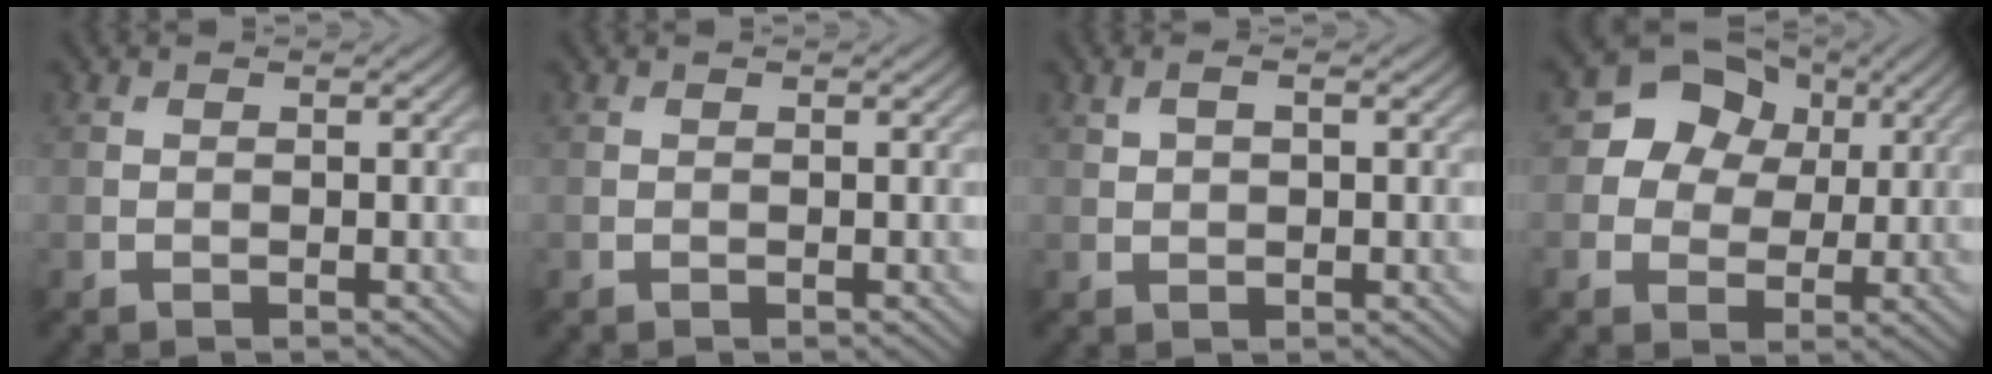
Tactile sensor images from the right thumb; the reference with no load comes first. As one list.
[{"total": 0.0}, {"total": 2.0, "force": [0.8, 1.0, 1.6], "torque": [-0.035, 0.002, 0.016]}, {"total": 9.5, "force": [2.9, 8.1, 4.1], "torque": [-0.087, 0.030, 0.033]}]